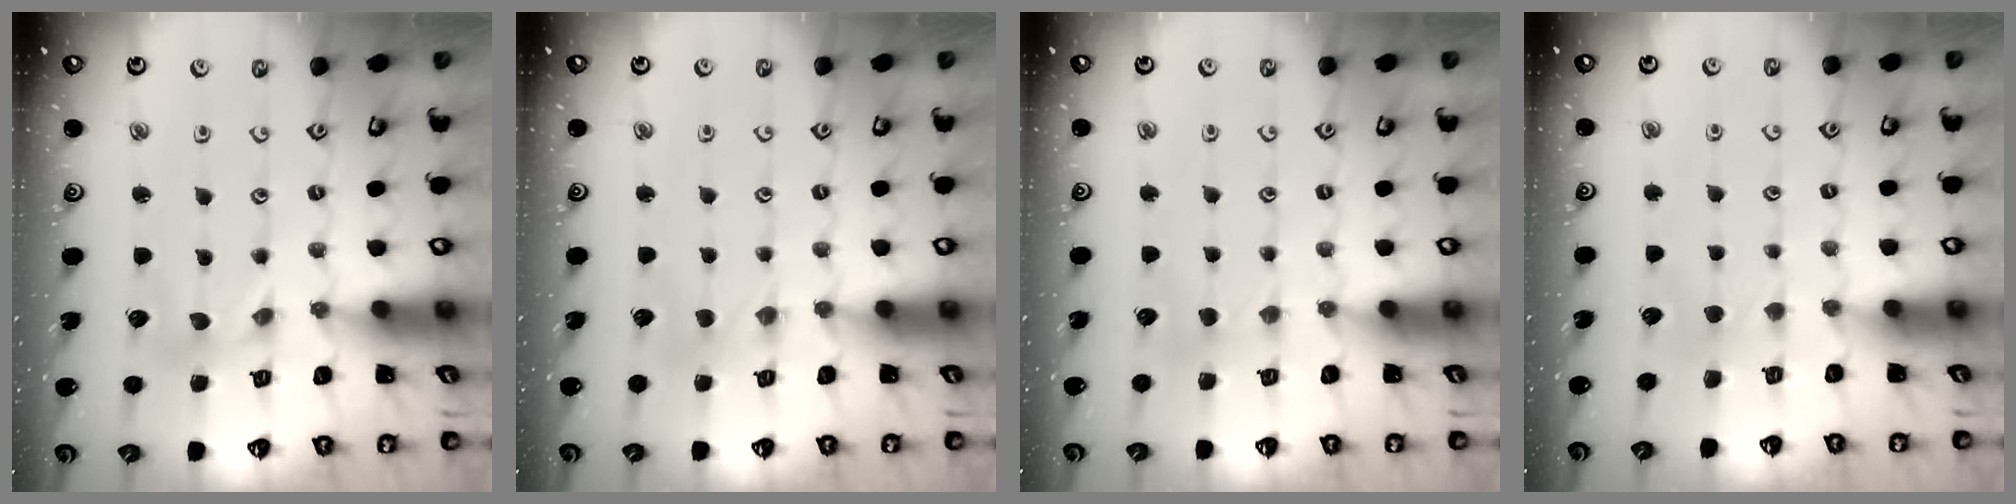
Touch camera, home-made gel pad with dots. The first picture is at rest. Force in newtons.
{"total": 1.8, "press": 1.7, "slide": 0.4}
{"total": 2.3, "press": 2.3, "slide": 0.4}
{"total": 2.0, "press": 1.9, "slide": 0.4}